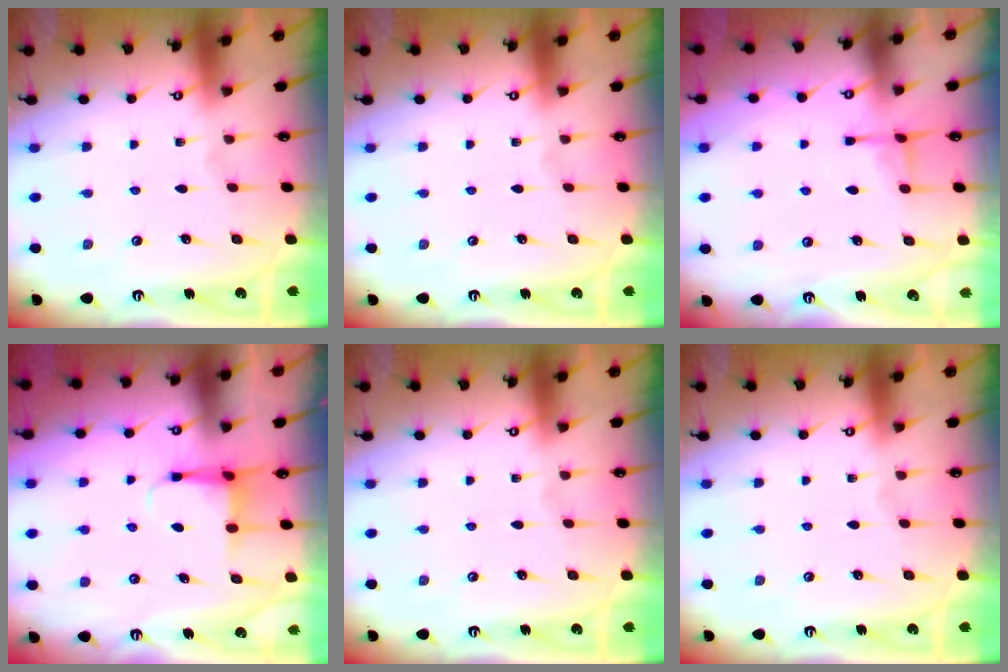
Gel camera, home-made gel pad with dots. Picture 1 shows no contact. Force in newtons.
{"total": 0.0}
{"total": 4.4, "press": 4.4, "slide": 0.7}
{"total": 4.3, "press": 4.3, "slide": 0.1}
{"total": 0.0}
{"total": 0.0}